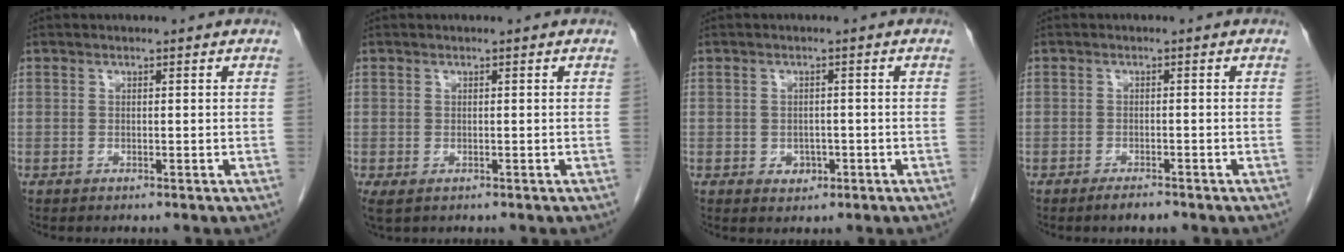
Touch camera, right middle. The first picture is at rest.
{"total": 1.9, "force": [-0.7, 1.2, 1.3], "torque": [-0.032, -0.008, -0.002]}
{"total": 2.2, "force": [-0.8, 1.7, 1.1], "torque": [-0.012, 0.004, -0.004]}
{"total": 2.0, "force": [-1.6, 0.4, 1.1], "torque": [-0.021, -0.002, -0.024]}